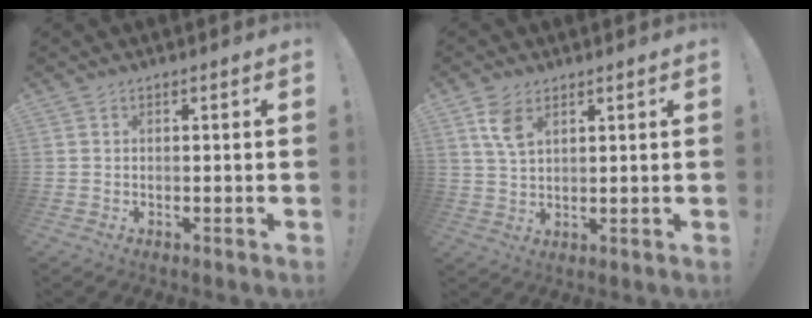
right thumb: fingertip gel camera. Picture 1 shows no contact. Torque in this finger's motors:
{"motor_torque": [0.05, 0.09, 0.34, 0.35, 0.01]}